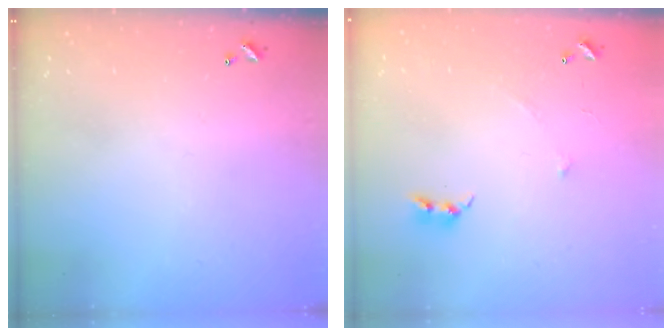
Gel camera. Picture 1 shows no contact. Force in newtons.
{"total": 4.8, "press": 4.7, "slide": 0.8}